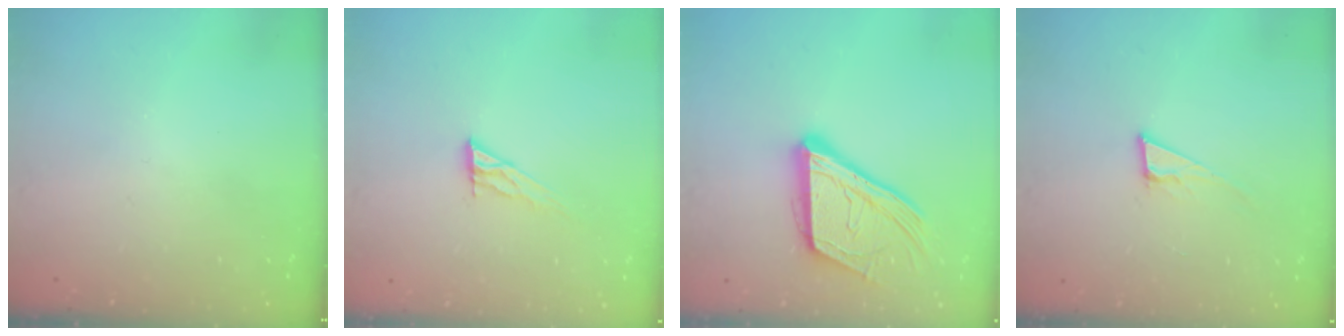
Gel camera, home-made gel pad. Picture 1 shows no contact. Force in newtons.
{"total": 7.5, "press": 7.5, "slide": 0.3}
{"total": 19.1, "press": 18.9, "slide": 2.6}
{"total": 7.4, "press": 6.9, "slide": 2.6}